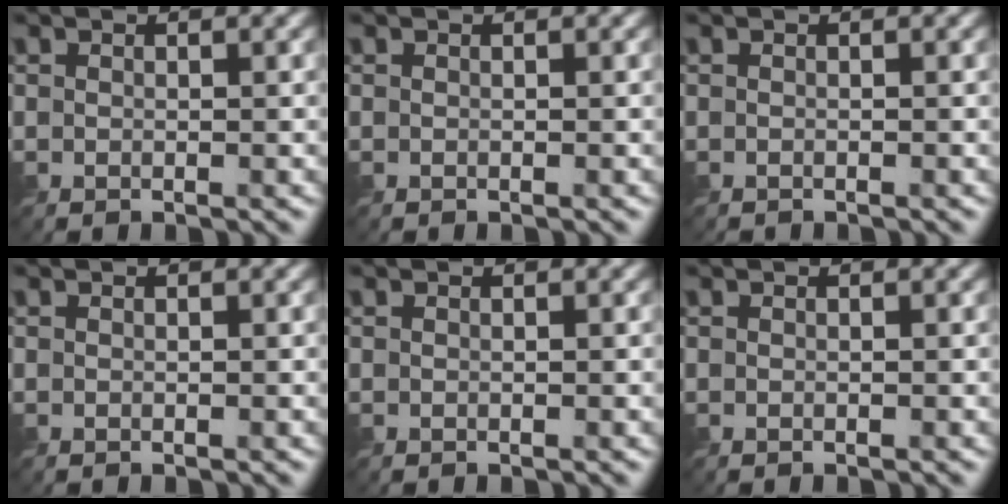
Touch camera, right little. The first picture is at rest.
{"total": 0.0}
{"total": 0.7, "force": [-0.7, 0.0, 0.0], "torque": [0.004, -0.006, -0.012]}
{"total": 0.0}
{"total": 0.0}
{"total": 0.0}